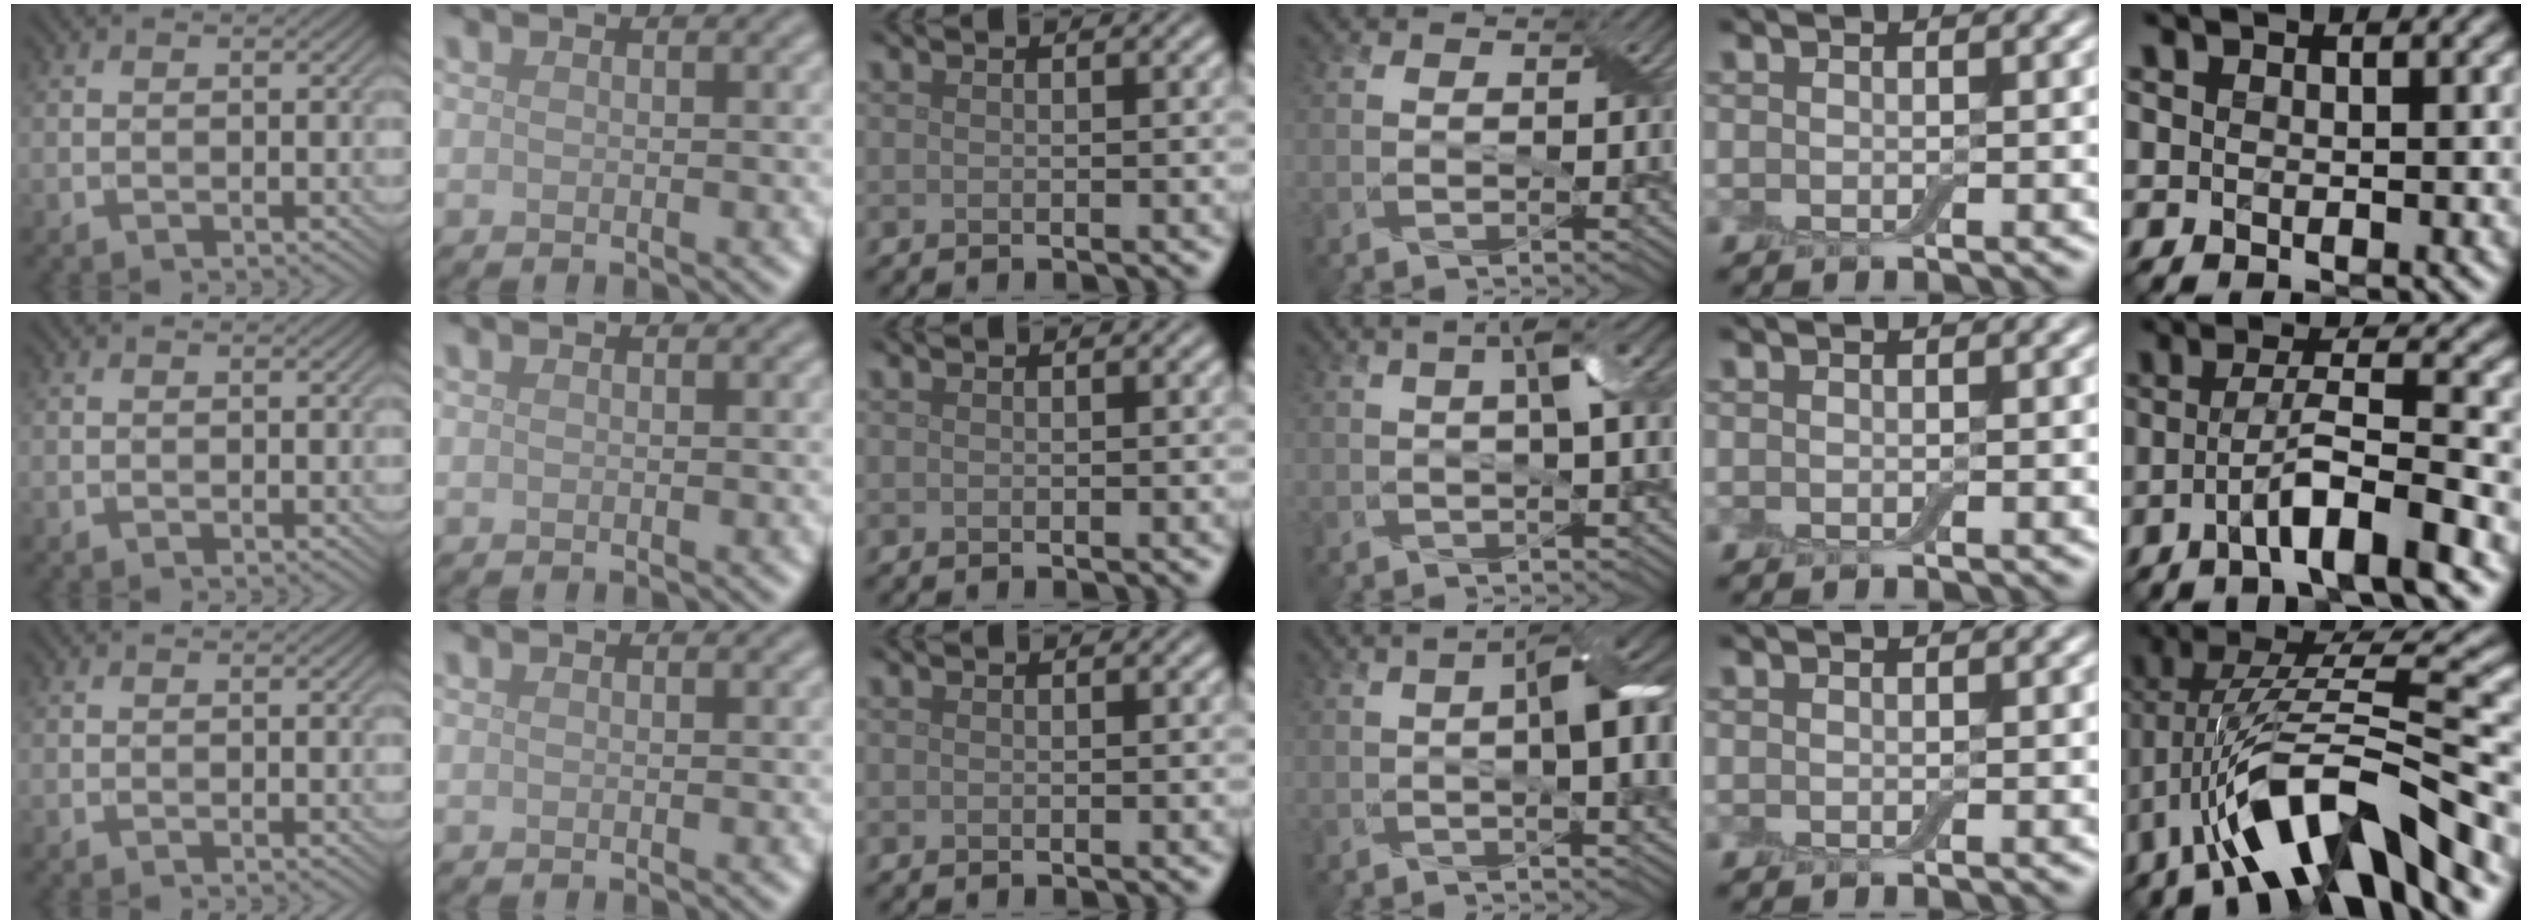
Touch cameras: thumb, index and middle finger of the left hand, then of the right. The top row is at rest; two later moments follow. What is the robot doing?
{"motion": "peel", "object": "aluminum foil"}